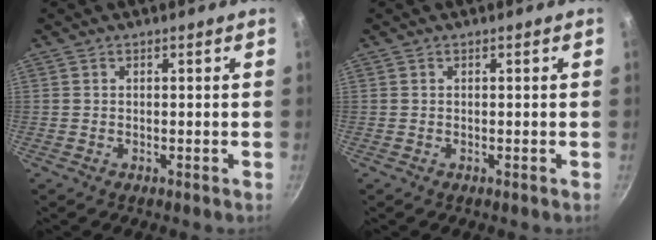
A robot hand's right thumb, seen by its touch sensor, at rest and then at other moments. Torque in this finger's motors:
{"motor_torque": [0.00, 0.00, -0.03, -0.03, 0.00]}